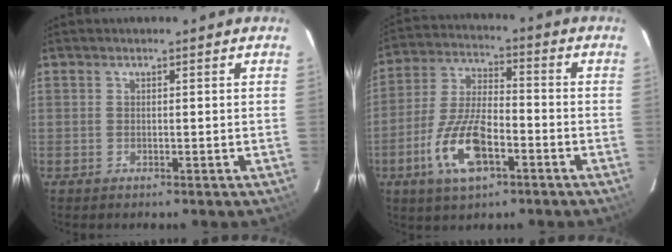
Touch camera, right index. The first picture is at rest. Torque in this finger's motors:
{"motor_torque": [1.70, -0.44, 0.70, 0.13]}